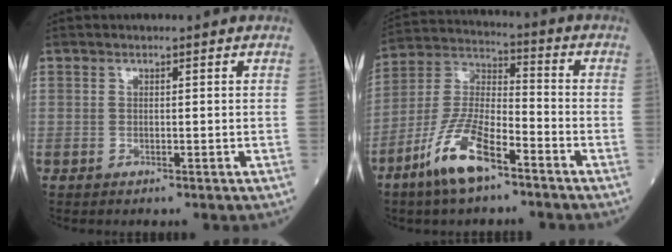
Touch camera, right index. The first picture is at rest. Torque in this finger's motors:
{"motor_torque": [1.10, -1.03, 0.71, 0.21]}